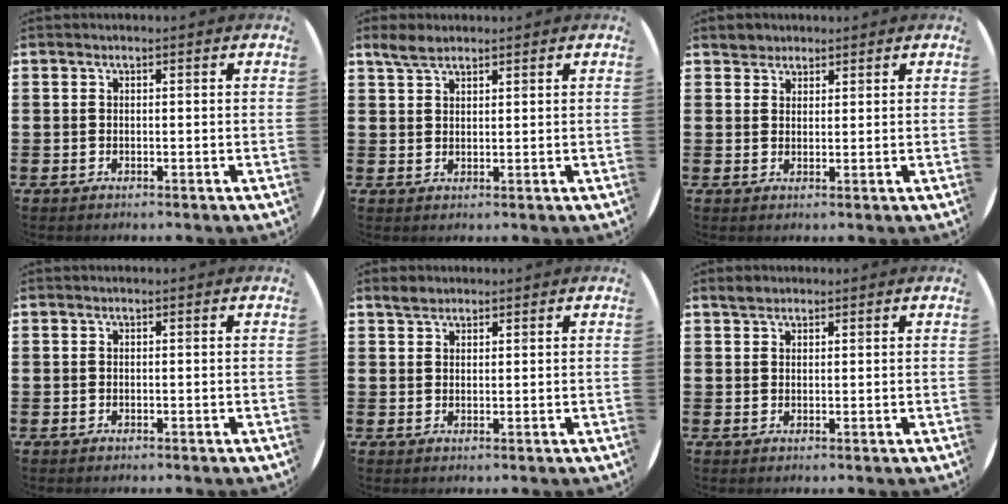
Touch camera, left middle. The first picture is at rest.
{"total": 3.0, "force": [2.5, 1.1, 1.3], "torque": [-0.022, 0.003, 0.045]}
{"total": 2.0, "force": [1.8, 0.9, -0.3], "torque": [0.010, 0.001, 0.035]}
{"total": 0.0}
{"total": 1.9, "force": [1.7, 0.7, 0.2], "torque": [0.000, 0.001, 0.032]}
{"total": 1.5, "force": [1.4, 0.6, 0.2], "torque": [0.002, 0.001, 0.024]}